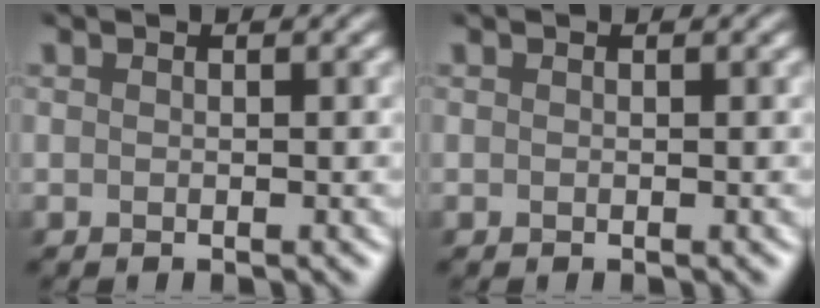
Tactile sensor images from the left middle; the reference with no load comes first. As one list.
[{"total": 0.0}]